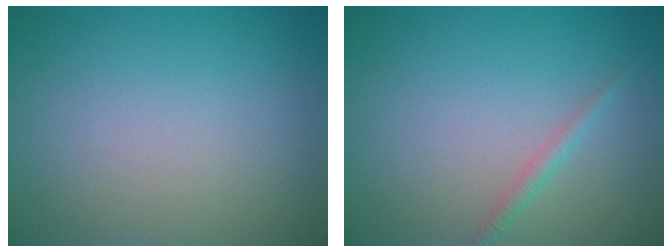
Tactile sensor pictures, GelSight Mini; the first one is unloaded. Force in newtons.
{"total": 1.2, "press": 1.2, "slide": 0.0}